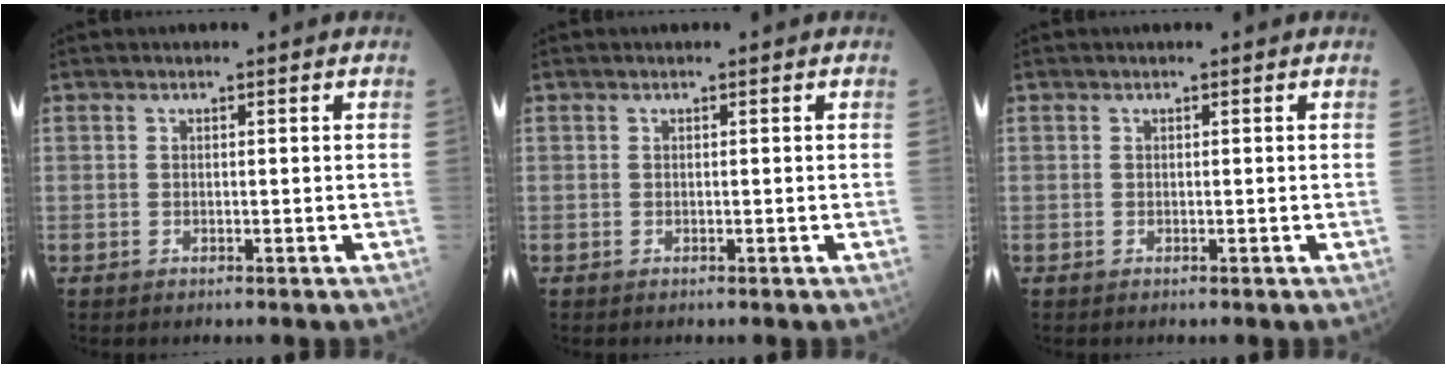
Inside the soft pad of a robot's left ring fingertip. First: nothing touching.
{"total": 0.0}
{"total": 0.0}